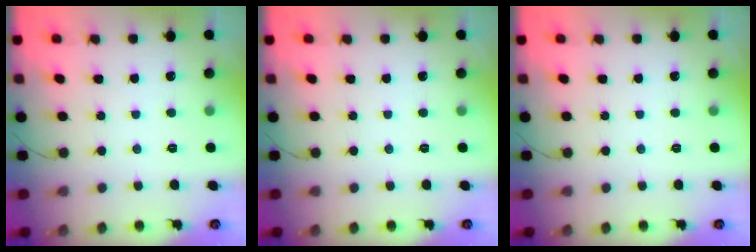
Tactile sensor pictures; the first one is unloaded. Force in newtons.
{"total": 0.0}
{"total": 0.0}